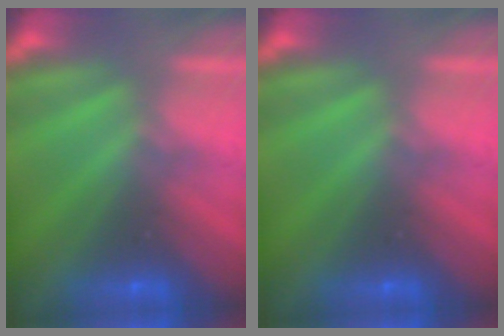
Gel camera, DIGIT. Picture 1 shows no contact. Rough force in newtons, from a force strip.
{"total": 0.0}